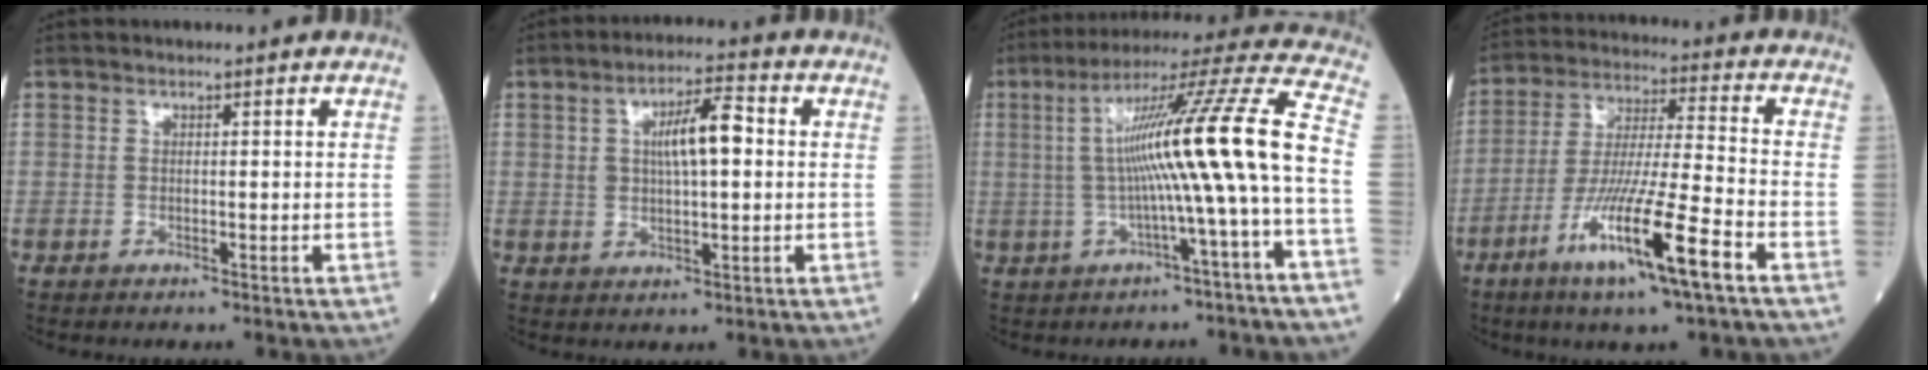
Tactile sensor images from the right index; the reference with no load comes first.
{"total": 7.2, "force": [1.4, 2.1, 6.8], "torque": [-0.117, 0.018, 0.027]}
{"total": 16.3, "force": [-1.0, -1.5, 16.2], "torque": [-0.261, 0.029, -0.022]}
{"total": 14.3, "force": [-7.1, -0.3, 12.4], "torque": [-0.241, -0.026, -0.128]}